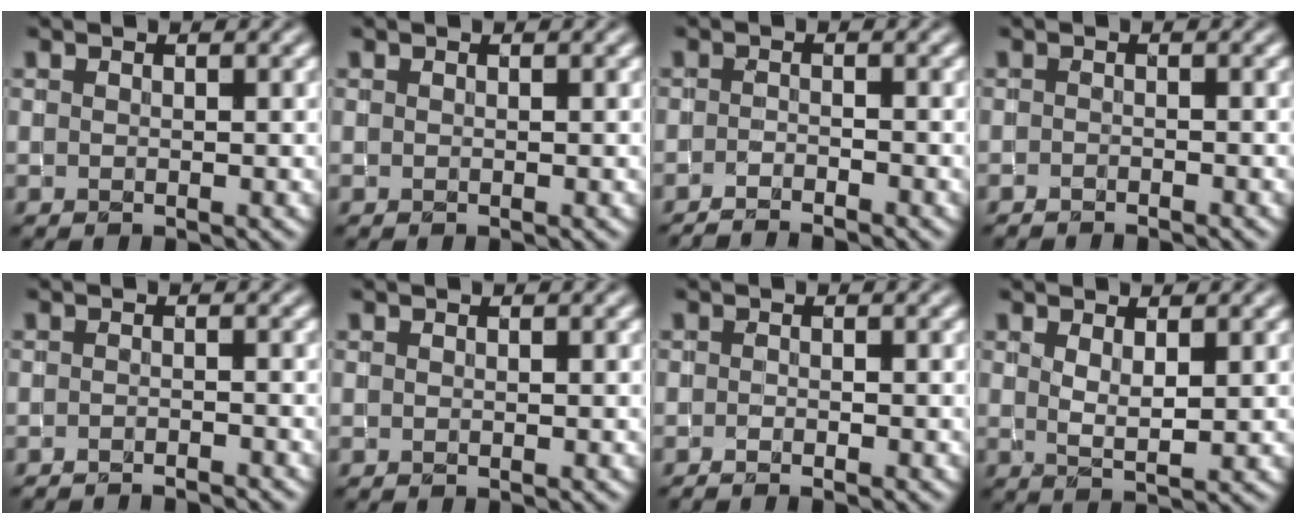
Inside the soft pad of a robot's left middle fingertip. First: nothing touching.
{"total": 0.0}
{"total": 2.3, "force": [-2.2, 0.3, 0.8], "torque": [-0.012, -0.003, -0.041]}
{"total": 1.3, "force": [-1.2, 0.1, 0.2], "torque": [-0.002, -0.006, -0.021]}
{"total": 2.6, "force": [-2.5, 0.2, 0.7], "torque": [-0.006, 0.006, -0.034]}
{"total": 0.0}
{"total": 0.9, "force": [-0.8, 0.1, 0.4], "torque": [-0.009, -0.004, -0.015]}
{"total": 2.0, "force": [1.0, 0.6, 1.6], "torque": [-0.032, -0.009, 0.021]}